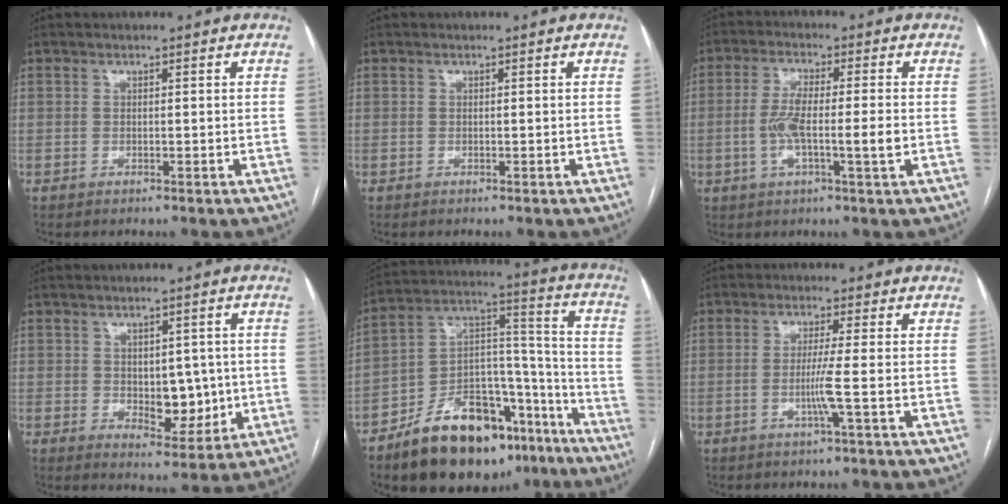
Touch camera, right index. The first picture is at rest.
{"total": 0.0}
{"total": 7.7, "force": [-1.2, 0.9, 7.5], "torque": [-0.145, 0.006, -0.024]}
{"total": 7.1, "force": [-0.2, 4.0, 5.8], "torque": [-0.070, 0.001, 0.012]}
{"total": 23.8, "force": [-16.3, 10.3, 13.9], "torque": [-0.193, 0.044, -0.257]}
{"total": 3.9, "force": [-0.9, -1.1, 3.6], "torque": [-0.073, -0.007, -0.019]}